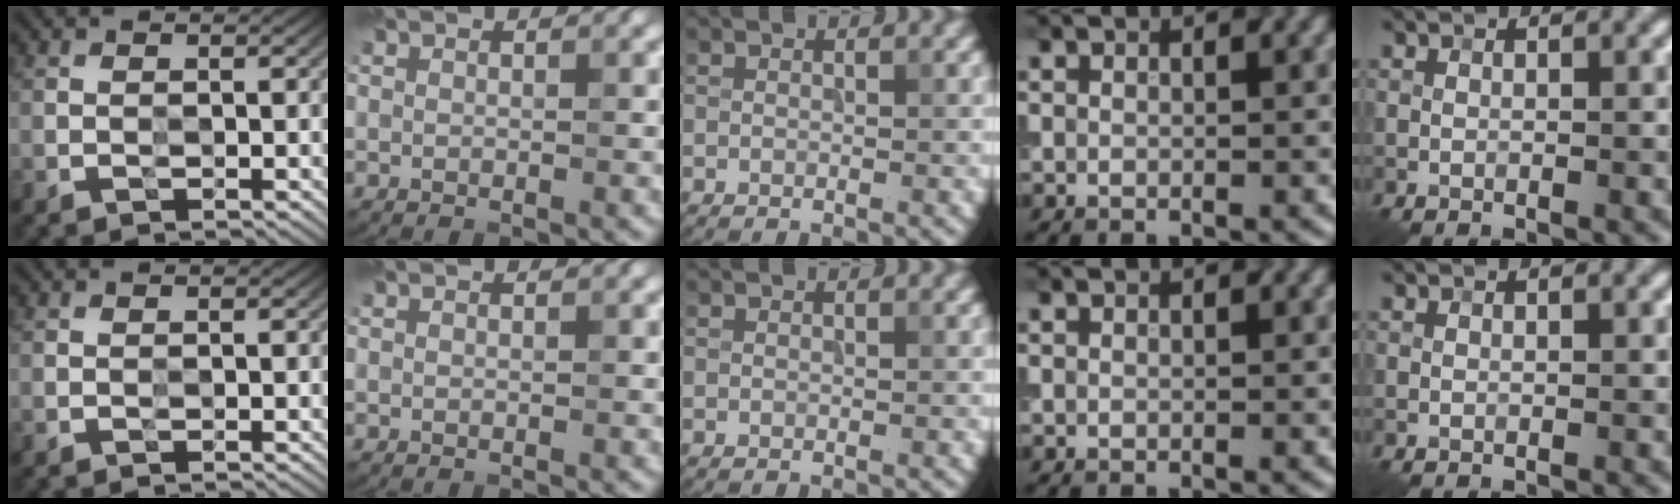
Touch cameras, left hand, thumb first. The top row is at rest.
{}